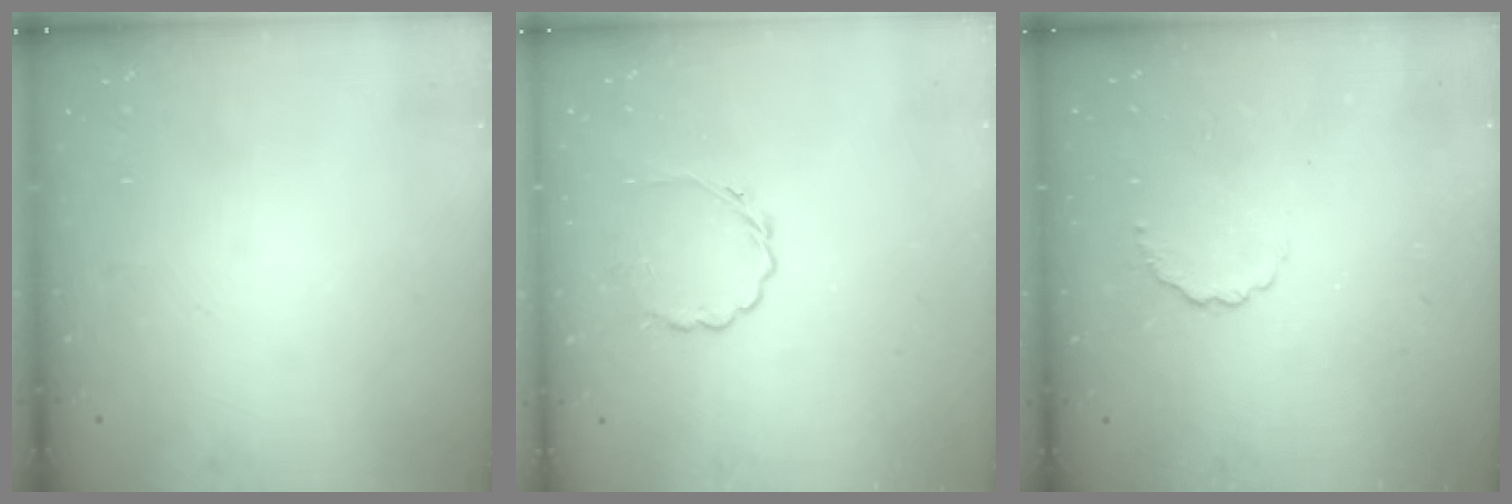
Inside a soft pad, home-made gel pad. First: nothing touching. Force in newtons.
{"total": 2.5, "press": 2.2, "slide": 1.1}
{"total": 3.3, "press": 3.0, "slide": 1.1}